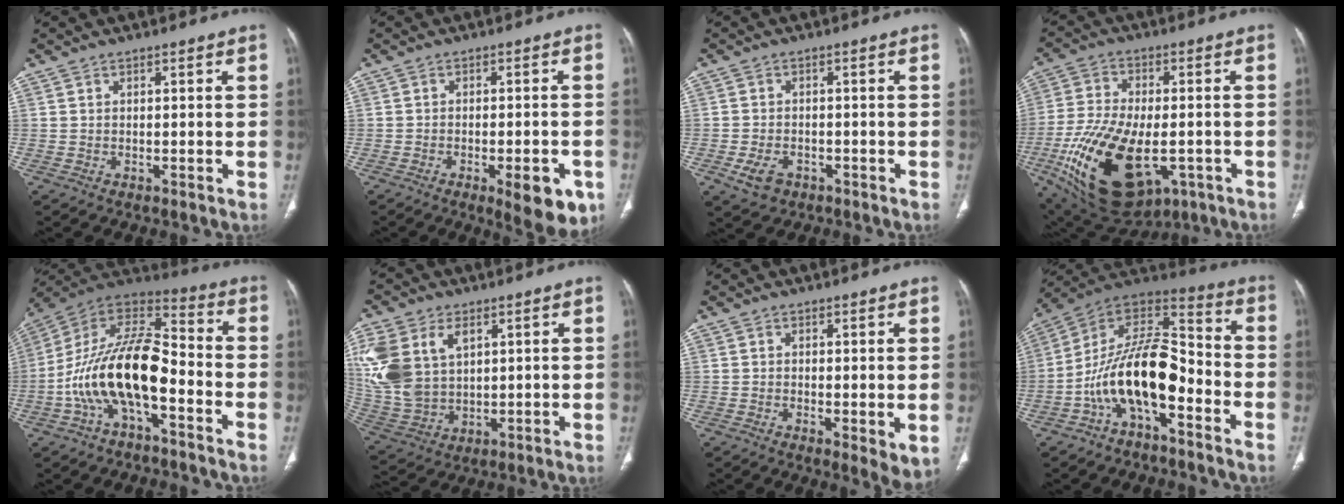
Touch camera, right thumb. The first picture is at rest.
{"total": 9.6, "force": [-4.4, 3.3, 7.8], "torque": [-0.081, 0.006, -0.051]}
{"total": 4.5, "force": [-2.1, 3.2, 2.4], "torque": [-0.045, 0.009, -0.029]}
{"total": 24.0, "force": [-7.3, 13.0, 18.8], "torque": [-0.398, -0.013, -0.103]}
{"total": 19.0, "force": [-5.6, 8.6, 16.0], "torque": [-0.295, 0.068, -0.102]}
{"total": 18.1, "force": [6.0, 12.2, 11.9], "torque": [-0.269, -0.005, 0.130]}
{"total": 4.8, "force": [-0.4, 1.8, 4.4], "torque": [-0.069, -0.017, -0.005]}
{"total": 17.0, "force": [-6.5, 8.0, 13.6], "torque": [-0.225, 0.085, -0.117]}